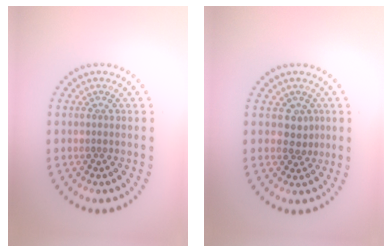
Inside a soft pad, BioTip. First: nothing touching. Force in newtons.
{"total": 1.6, "press": 1.2, "slide": 1.0}